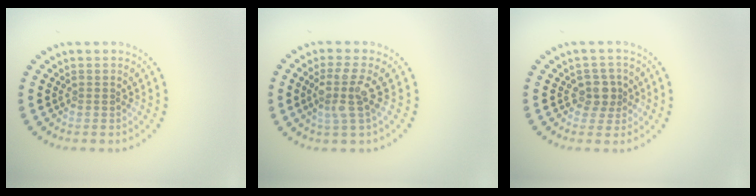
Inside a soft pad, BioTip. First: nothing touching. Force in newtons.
{"total": 3.1, "press": 2.5, "slide": 1.9}
{"total": 2.0, "press": 1.7, "slide": 1.1}